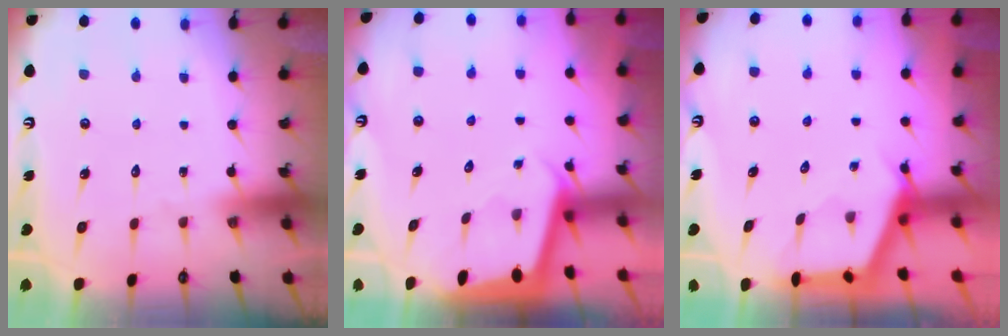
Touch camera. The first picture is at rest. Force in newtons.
{"total": 1.9, "press": 1.9, "slide": 0.1}
{"total": 3.0, "press": 2.9, "slide": 0.4}